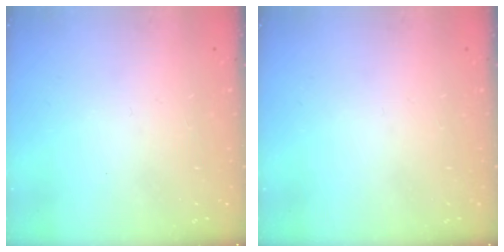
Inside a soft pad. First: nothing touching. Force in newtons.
{"total": 0.0}